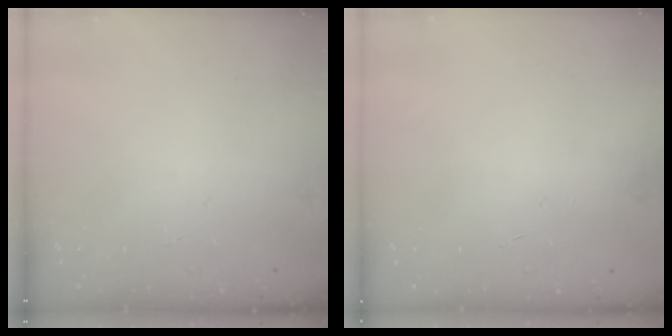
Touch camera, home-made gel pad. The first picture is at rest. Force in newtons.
{"total": 0.0}